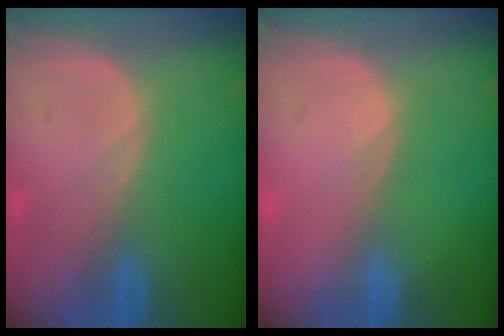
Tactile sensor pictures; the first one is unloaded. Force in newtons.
{"total": 0.0}